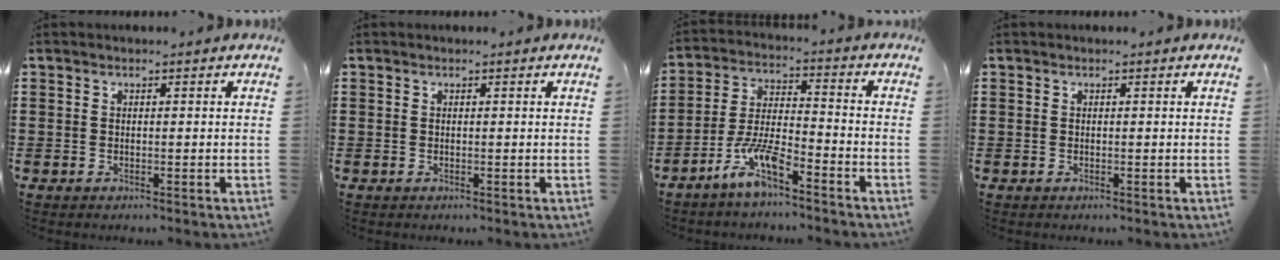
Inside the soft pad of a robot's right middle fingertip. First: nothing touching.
{"total": 0.0}
{"total": 7.5, "force": [-5.3, 1.5, 5.1], "torque": [-0.118, -0.006, -0.105]}
{"total": 0.0}